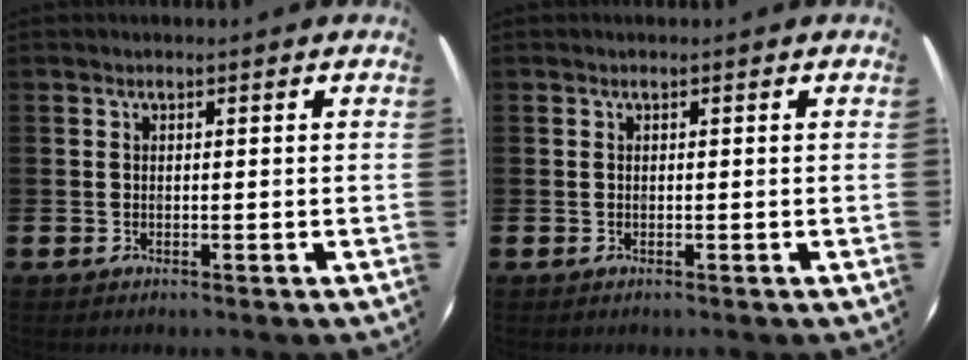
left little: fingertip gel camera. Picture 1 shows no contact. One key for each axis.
{"total": 0.0}